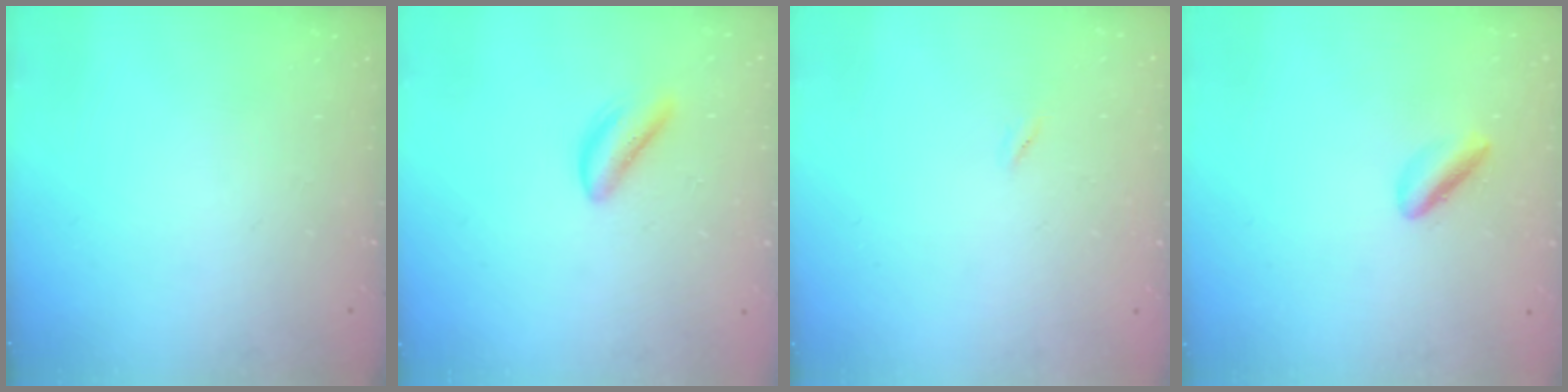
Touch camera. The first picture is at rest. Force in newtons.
{"total": 3.7, "press": 3.7, "slide": 0.4}
{"total": 0.5, "press": 0.3, "slide": 0.4}
{"total": 2.8, "press": 2.8, "slide": 0.5}